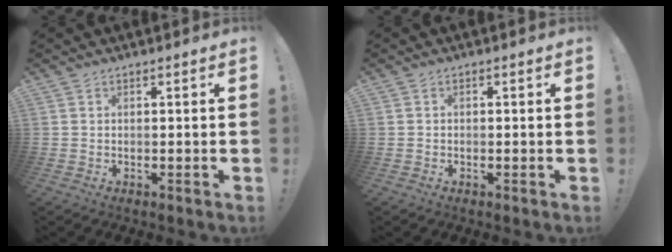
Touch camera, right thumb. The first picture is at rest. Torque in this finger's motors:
{"motor_torque": [-0.08, 0.11, -0.22, 0.32, -0.04]}